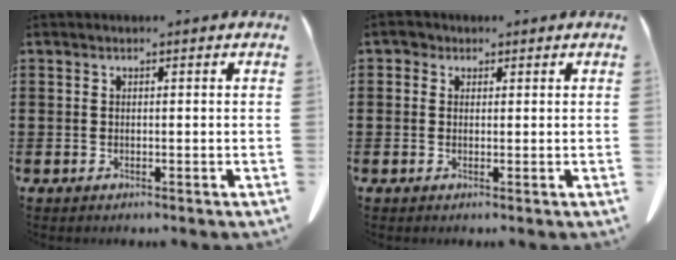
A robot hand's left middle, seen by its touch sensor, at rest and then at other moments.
{"total": 1.1, "force": [0.6, 0.9, 0.2], "torque": [-0.008, 0.006, 0.011]}